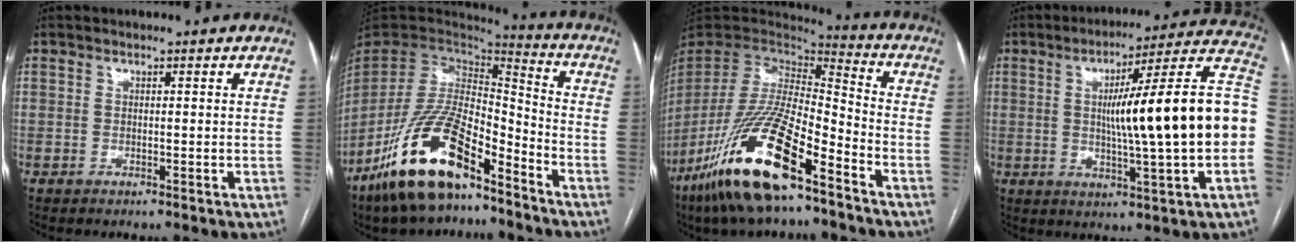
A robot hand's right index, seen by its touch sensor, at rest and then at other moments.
{"total": 19.2, "force": [-12.5, 6.1, 13.2], "torque": [-0.280, -0.013, -0.233]}
{"total": 21.1, "force": [-12.8, 4.2, 16.2], "torque": [-0.343, -0.048, -0.242]}
{"total": 21.5, "force": [0.2, 0.1, 21.5], "torque": [-0.264, 0.031, -0.003]}